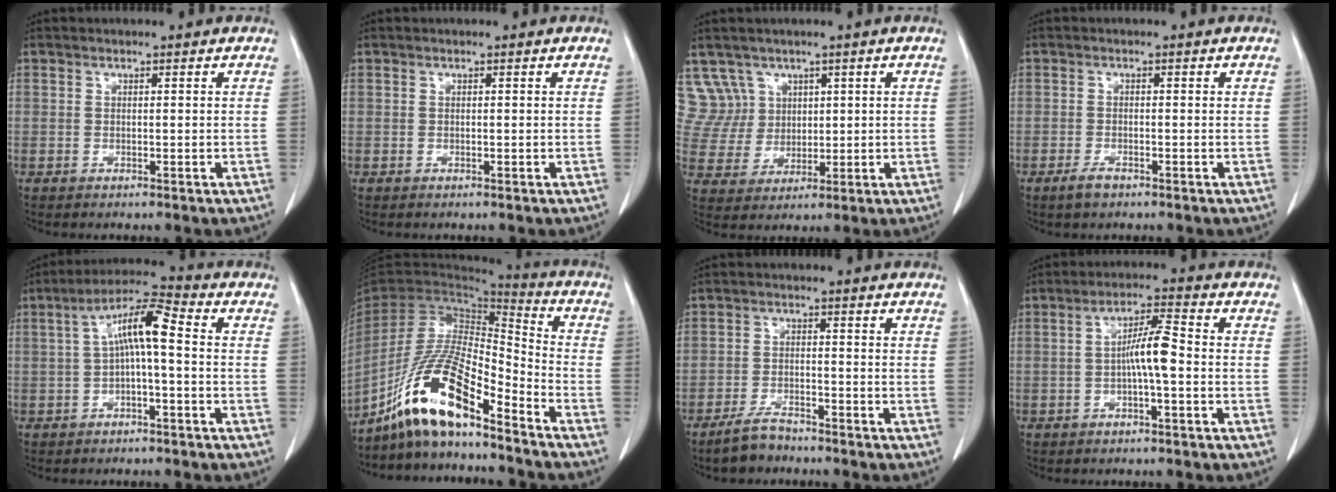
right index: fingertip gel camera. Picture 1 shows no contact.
{"total": 0.0}
{"total": 6.9, "force": [3.7, 5.8, -0.6], "torque": [0.015, 0.020, 0.082]}
{"total": 2.0, "force": [-1.4, 0.9, 1.2], "torque": [-0.026, 0.000, -0.023]}
{"total": 8.0, "force": [0.3, 1.3, 7.9], "torque": [-0.146, 0.032, 0.002]}
{"total": 14.9, "force": [-10.6, 2.3, 10.1], "torque": [-0.196, 0.003, -0.196]}
{"total": 4.1, "force": [-3.6, 1.2, 1.5], "torque": [-0.034, -0.003, -0.065]}
{"total": 5.7, "force": [-0.9, 0.5, 5.6], "torque": [-0.101, 0.013, -0.017]}